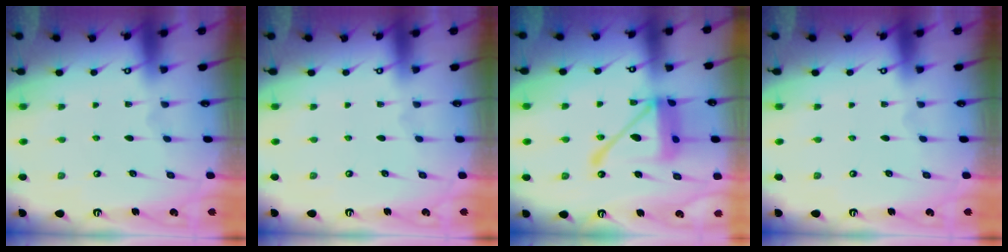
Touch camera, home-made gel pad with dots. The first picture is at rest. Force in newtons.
{"total": 0.0}
{"total": 17.8, "press": 17.7, "slide": 1.8}
{"total": 0.0}